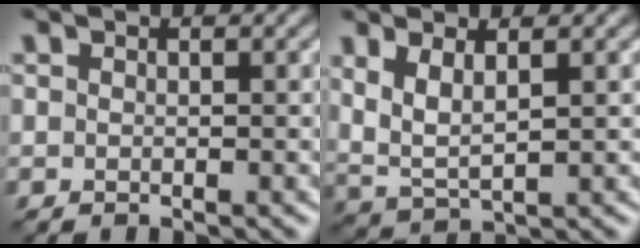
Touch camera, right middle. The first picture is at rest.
{"total": 3.4, "force": [1.3, 1.3, 2.9], "torque": [-0.067, -0.009, 0.029]}